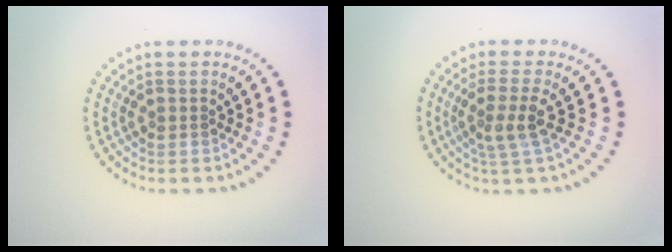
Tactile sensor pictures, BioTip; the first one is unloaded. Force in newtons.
{"total": 2.6, "press": 2.0, "slide": 1.7}